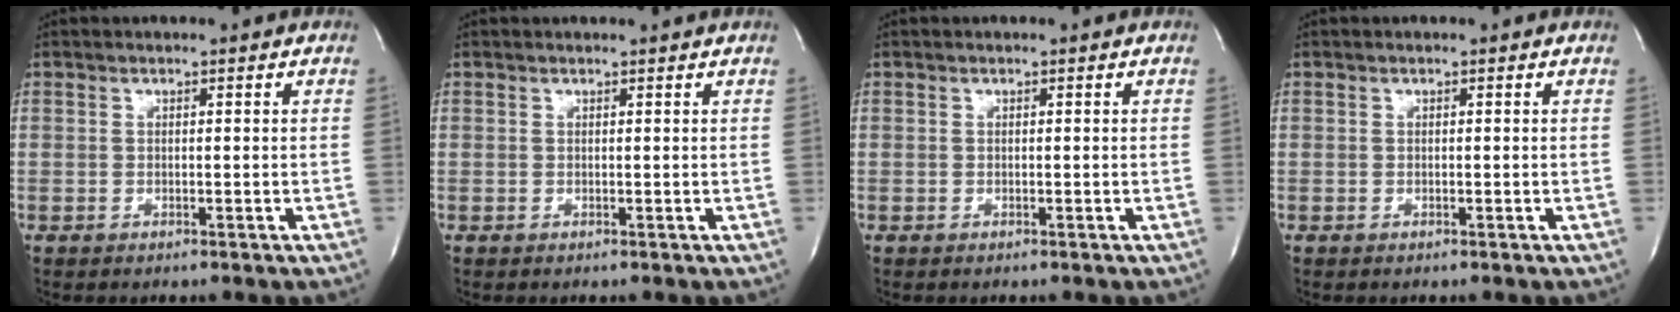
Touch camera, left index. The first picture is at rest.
{"total": 1.1, "force": [1.1, -0.3, 0.1], "torque": [-0.006, -0.003, 0.012]}
{"total": 0.0}
{"total": 0.0}